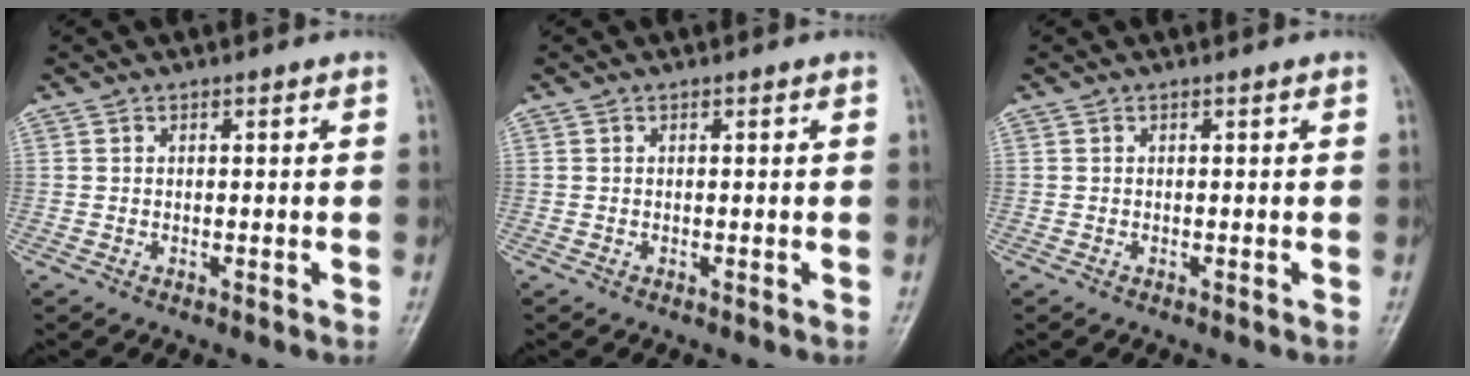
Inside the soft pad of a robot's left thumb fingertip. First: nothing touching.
{"total": 0.0}
{"total": 0.0}